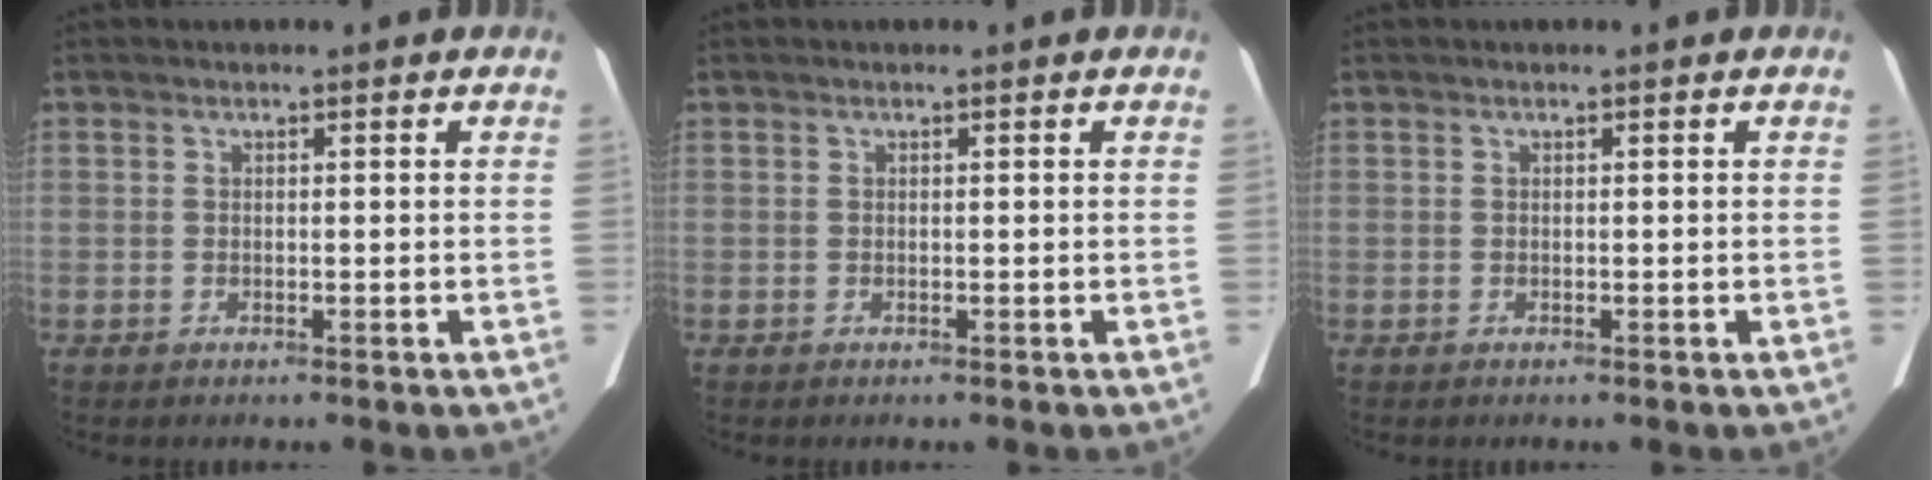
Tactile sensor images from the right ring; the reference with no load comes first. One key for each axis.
{"total": 0.0}
{"total": 0.0}